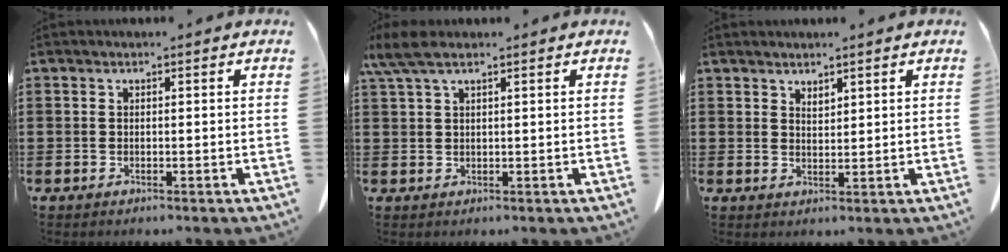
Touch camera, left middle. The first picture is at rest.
{"total": 3.9, "force": [2.3, 1.0, 3.0], "torque": [-0.071, 0.002, 0.039]}
{"total": 1.7, "force": [1.7, 0.3, 0.2], "torque": [-0.007, 0.002, 0.032]}